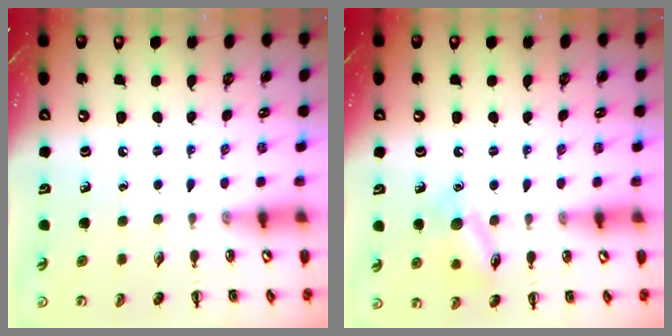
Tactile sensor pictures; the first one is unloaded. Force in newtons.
{"total": 10.7, "press": 10.7, "slide": 0.8}